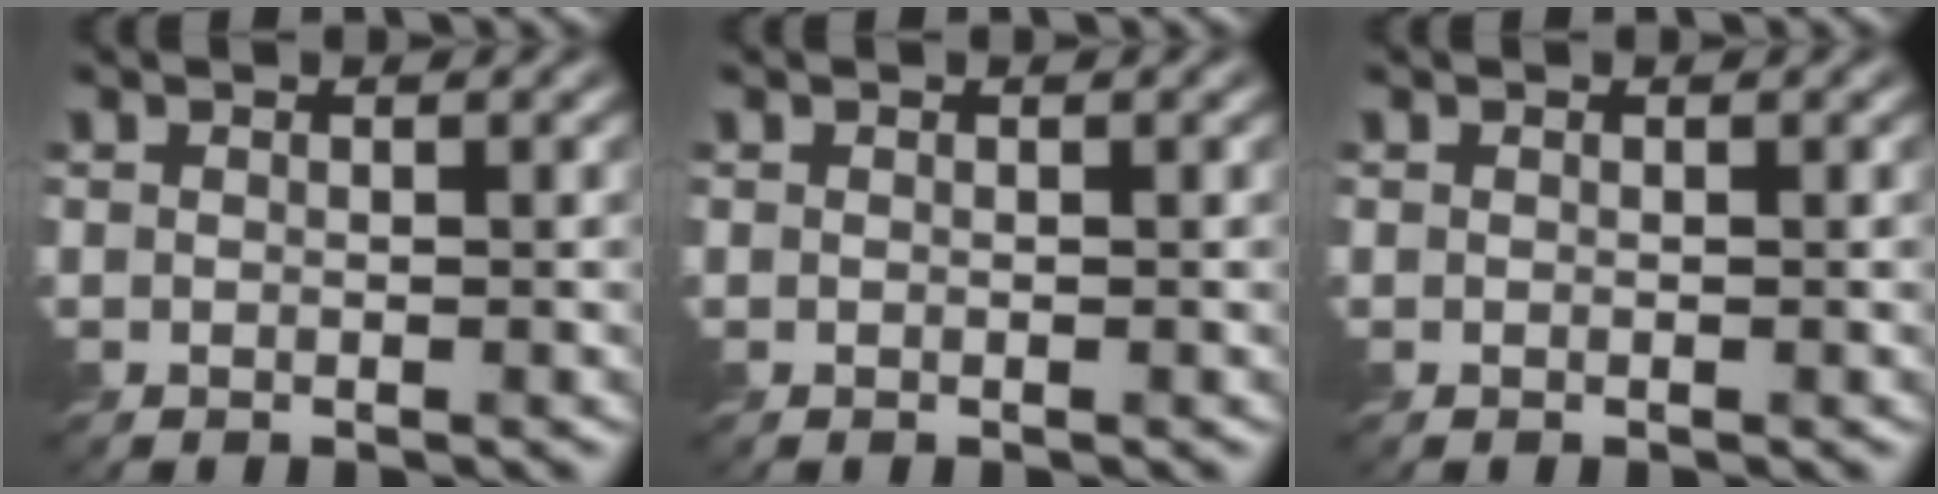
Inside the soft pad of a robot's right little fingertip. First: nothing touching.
{"total": 0.0}
{"total": 0.0}